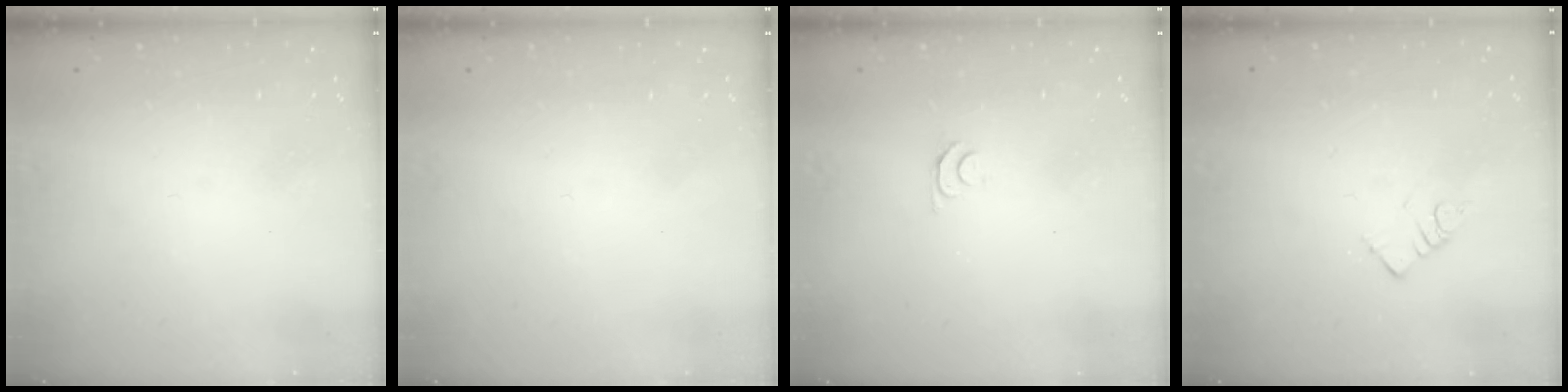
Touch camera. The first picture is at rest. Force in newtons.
{"total": 1.6, "press": 1.6, "slide": 0.1}
{"total": 4.6, "press": 4.5, "slide": 0.7}
{"total": 3.2, "press": 3.1, "slide": 0.5}